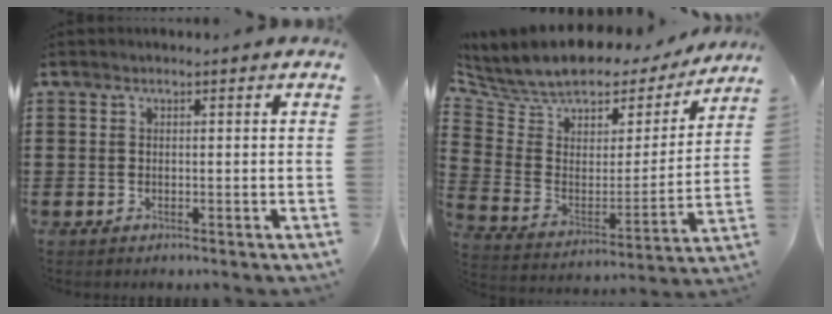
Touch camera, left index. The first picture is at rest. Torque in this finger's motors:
{"motor_torque": [2.14, 0.00, -0.02, -0.15]}